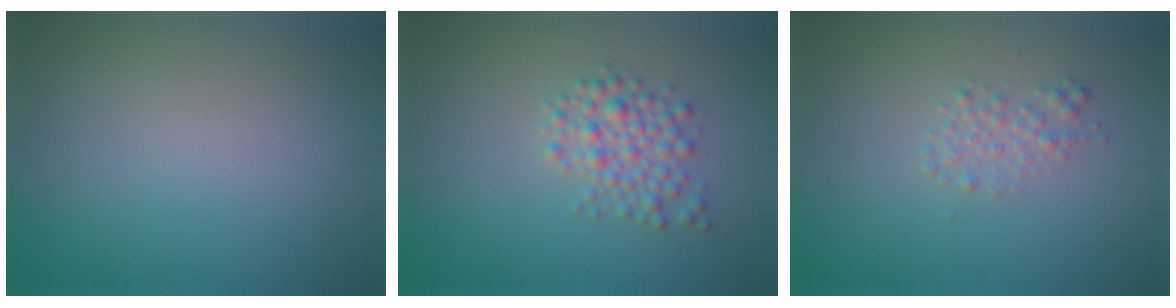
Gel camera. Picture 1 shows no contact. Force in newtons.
{"total": 3.0, "press": 3.0, "slide": 0.1}
{"total": 1.5, "press": 1.5, "slide": 0.0}